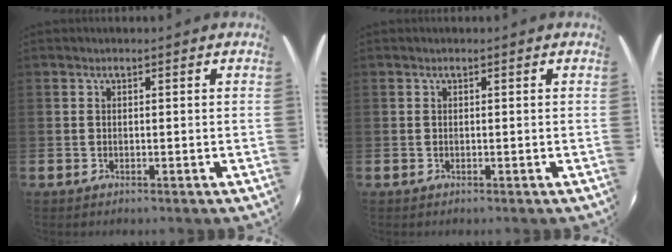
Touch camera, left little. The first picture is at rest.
{"total": 0.0}